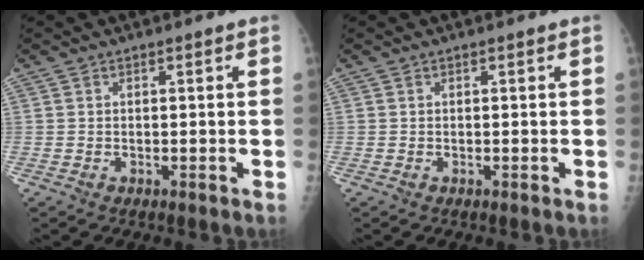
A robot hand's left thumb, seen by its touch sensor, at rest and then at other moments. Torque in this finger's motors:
{"motor_torque": [0.00, 0.00, 0.02, -0.02, 0.00]}